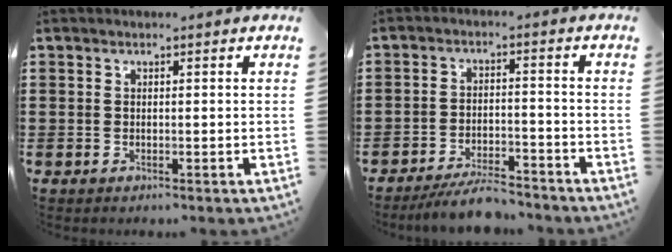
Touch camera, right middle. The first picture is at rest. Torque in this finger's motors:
{"motor_torque": [1.58, 0.56, 0.24, 0.07]}